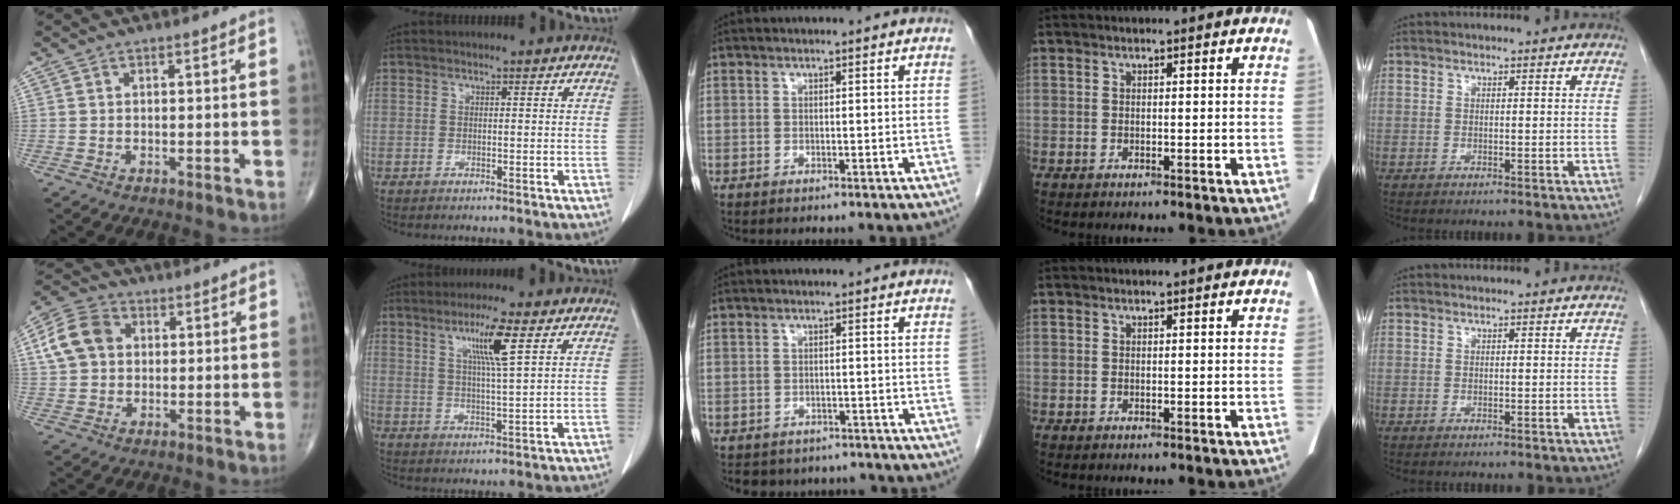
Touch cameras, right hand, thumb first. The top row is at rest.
{"thumb": {"total": 9.7, "force": [1.9, 7.6, 5.6], "torque": [-0.098, 0.015, 0.027]}, "index": {"total": 7.2, "force": [3.3, -0.3, 6.4], "torque": [-0.115, -0.002, 0.058]}, "middle": {"total": 7.9, "force": [-7.0, 3.7, 0.9], "torque": [-0.009, 0.012, -0.078]}}